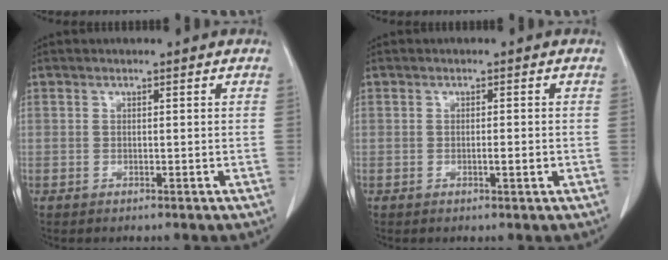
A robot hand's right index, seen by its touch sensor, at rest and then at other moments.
{"total": 1.6, "force": [-0.4, 0.2, 1.5], "torque": [-0.027, -0.002, -0.004]}